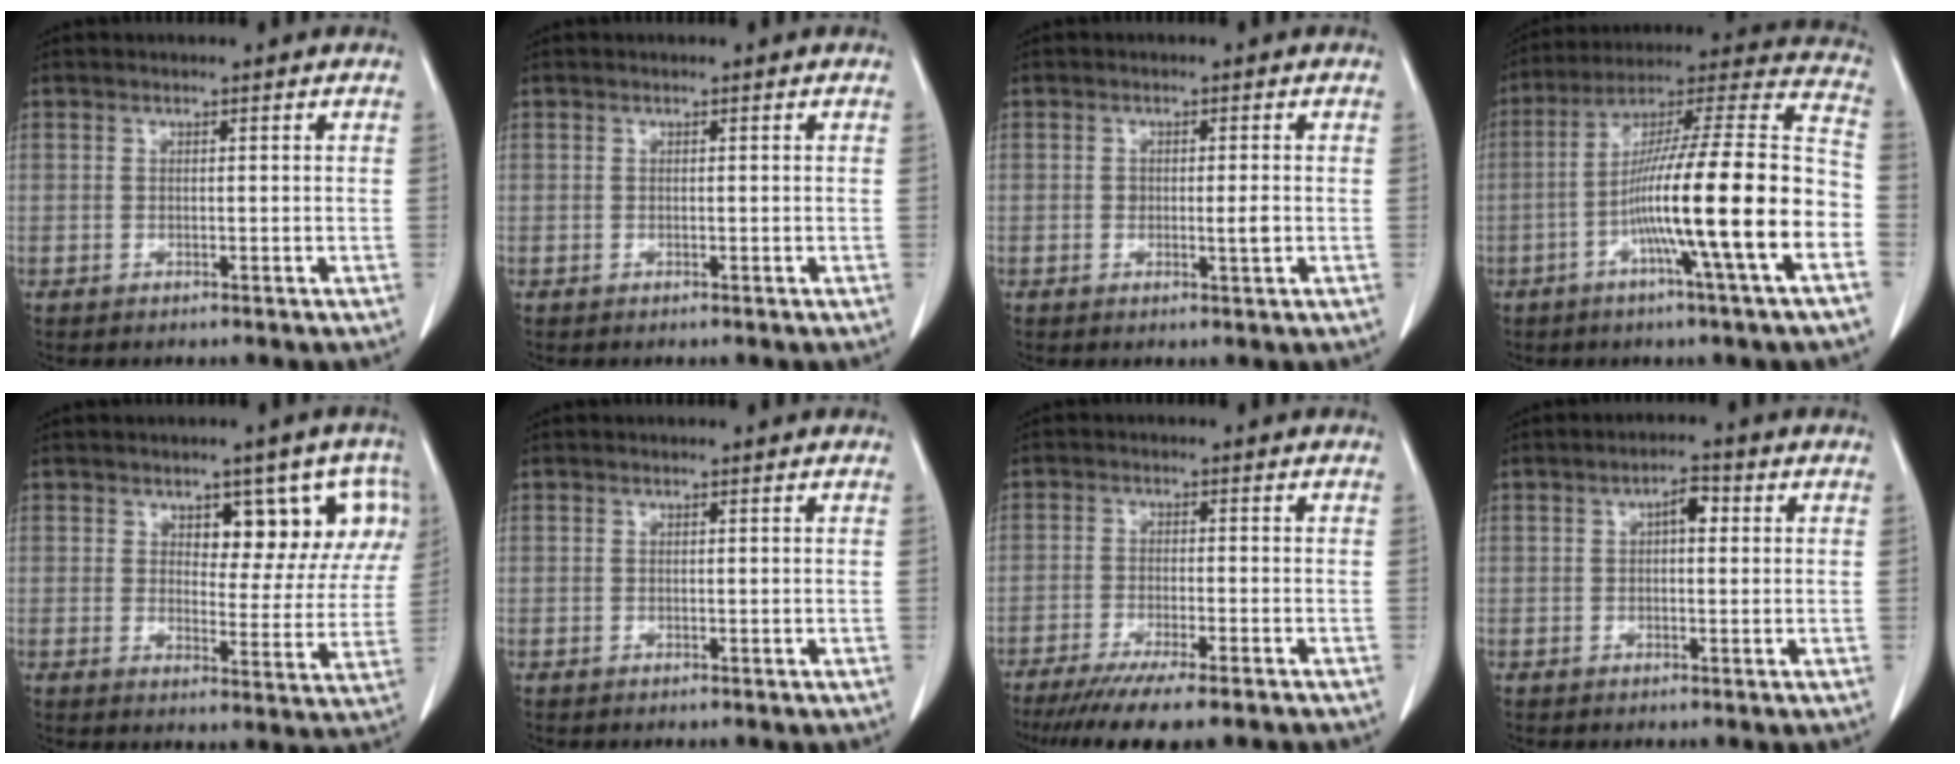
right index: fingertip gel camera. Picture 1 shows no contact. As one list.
[{"total": 0.0}, {"total": 2.3, "force": [-0.3, 0.6, 2.3], "torque": [-0.038, -0.002, -0.003]}, {"total": 21.5, "force": [-6.6, -0.2, 20.5], "torque": [-0.305, 0.003, -0.117]}, {"total": 9.3, "force": [4.3, 4.8, 6.7], "torque": [-0.058, 0.016, 0.056]}, {"total": 0.0}, {"total": 12.3, "force": [-9.9, 1.0, 7.3], "torque": [-0.099, -0.028, -0.149]}, {"total": 3.0, "force": [0.7, 1.3, 2.7], "torque": [-0.042, 0.012, 0.008]}]